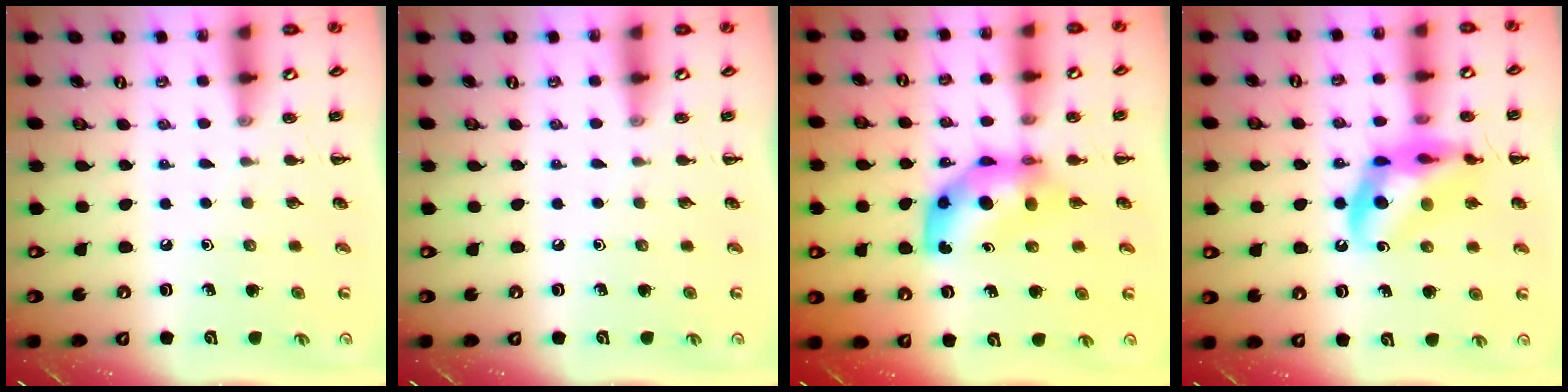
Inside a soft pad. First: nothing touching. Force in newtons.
{"total": 0.0}
{"total": 7.4, "press": 7.3, "slide": 1.0}
{"total": 15.6, "press": 15.3, "slide": 3.0}